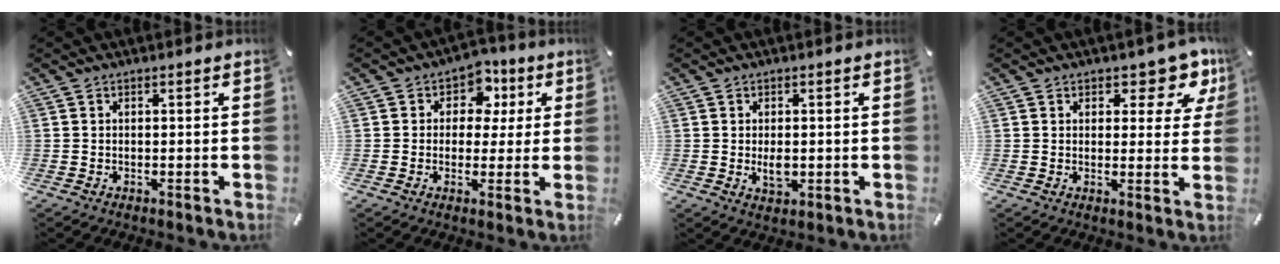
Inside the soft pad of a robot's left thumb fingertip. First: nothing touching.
{"total": 7.4, "force": [1.6, 6.4, 3.4], "torque": [-0.043, -0.004, 0.022]}
{"total": 3.4, "force": [-0.1, 2.1, 2.7], "torque": [-0.057, -0.007, -0.007]}
{"total": 6.8, "force": [4.2, 4.1, 3.6], "torque": [-0.030, -0.030, 0.065]}